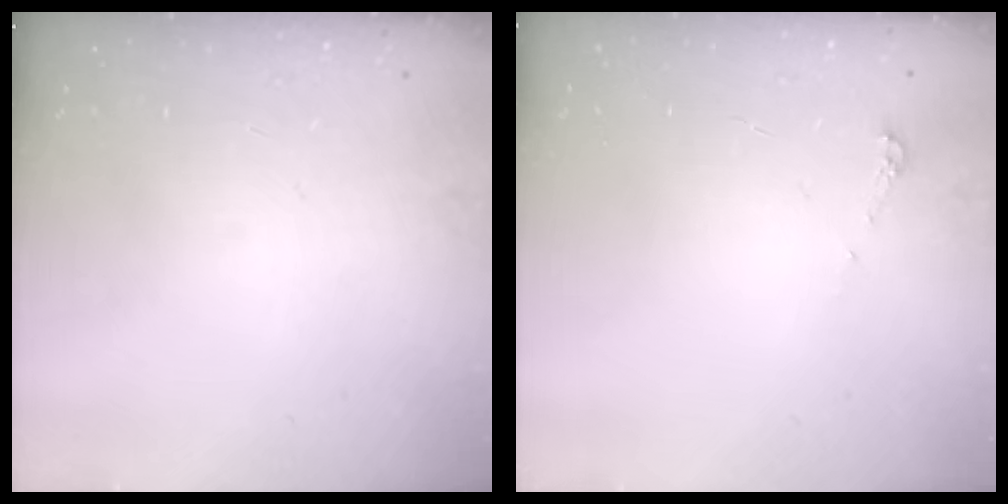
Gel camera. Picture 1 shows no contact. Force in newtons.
{"total": 5.1, "press": 5.0, "slide": 0.6}